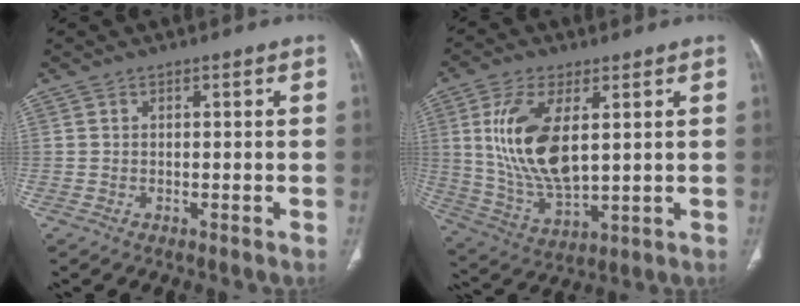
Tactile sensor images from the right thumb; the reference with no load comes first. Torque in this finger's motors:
{"motor_torque": [-0.76, 1.33, 0.77, 0.77, 0.21]}